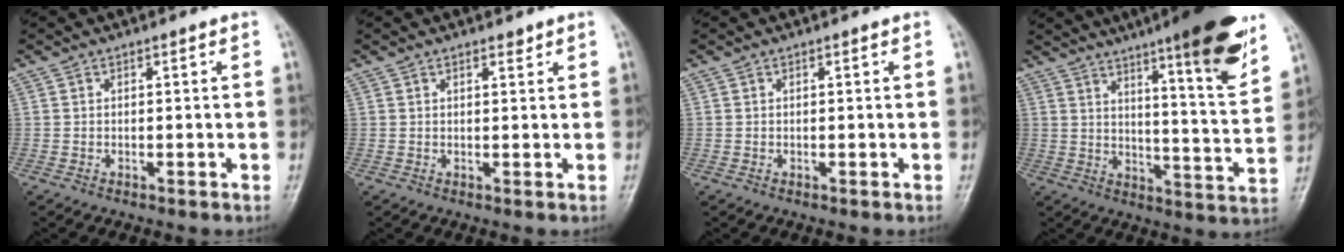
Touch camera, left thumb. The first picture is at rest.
{"total": 1.5, "force": [1.1, 0.6, 0.9], "torque": [-0.007, -0.006, 0.015]}
{"total": 0.0}
{"total": 18.6, "force": [11.5, 2.3, 14.5], "torque": [-0.182, -0.061, 0.165]}